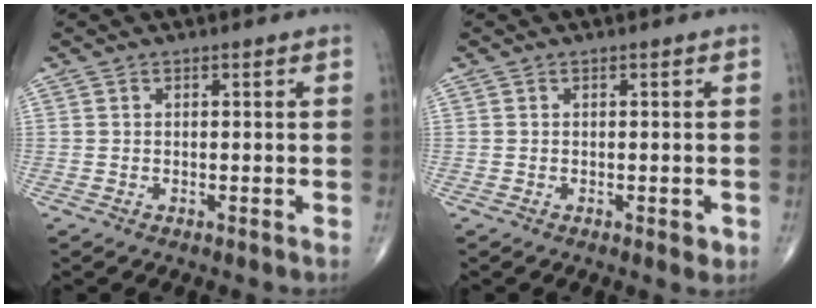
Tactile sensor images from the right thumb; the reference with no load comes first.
{"total": 1.5, "force": [-0.5, 0.7, 1.2], "torque": [-0.011, -0.002, -0.005]}